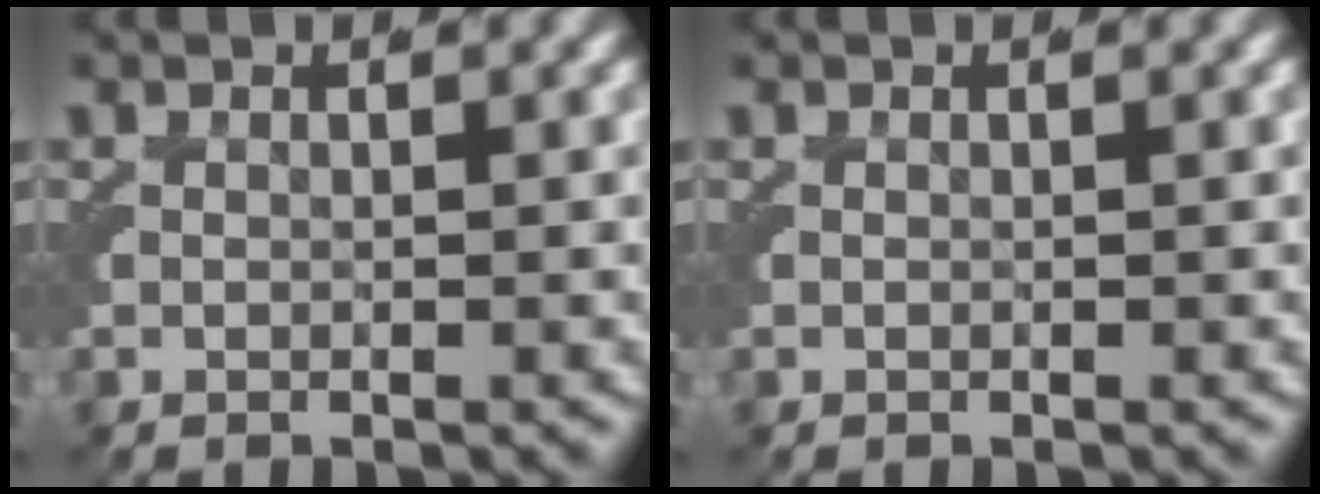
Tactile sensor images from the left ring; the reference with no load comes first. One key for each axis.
{"total": 0.0}